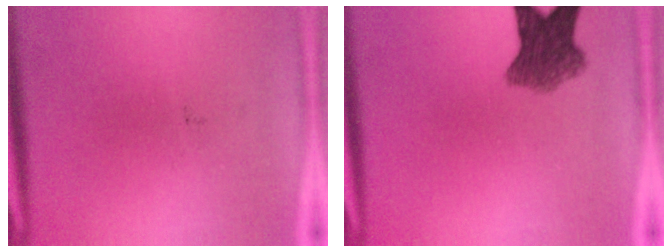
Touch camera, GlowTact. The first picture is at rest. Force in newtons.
{"total": 7.0}